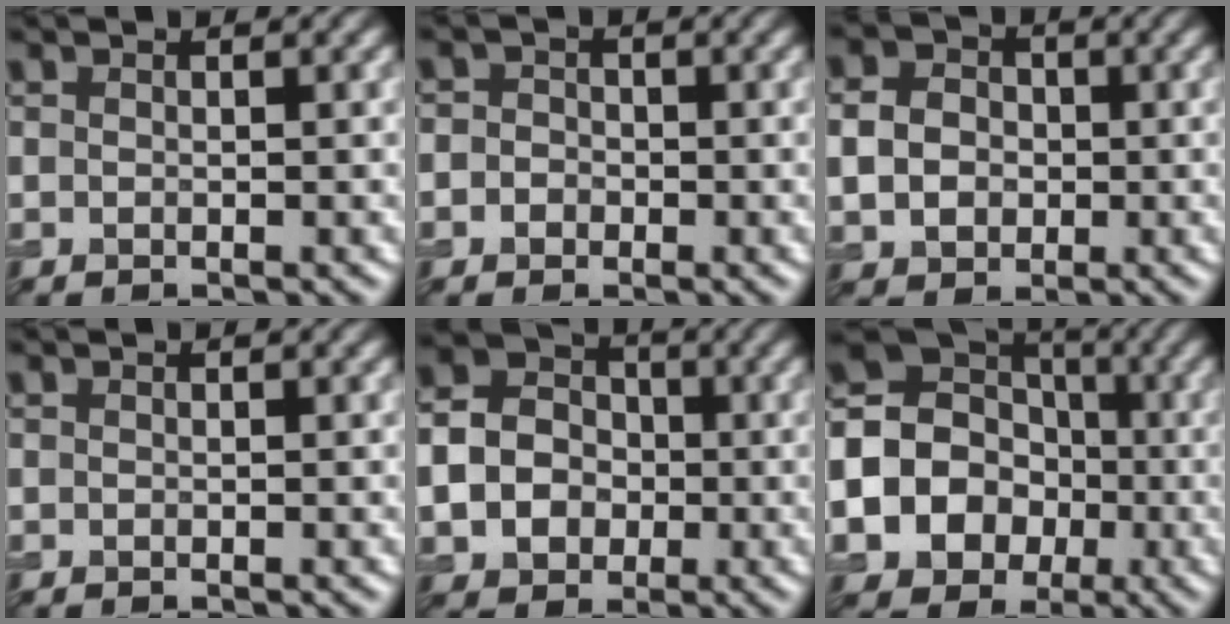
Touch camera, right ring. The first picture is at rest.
{"total": 2.2, "force": [-0.1, 2.0, 0.8], "torque": [0.014, 0.011, -0.023]}
{"total": 4.1, "force": [-0.1, 3.5, 2.1], "torque": [-0.042, 0.002, -0.010]}
{"total": 0.0}
{"total": 6.7, "force": [-1.0, 5.8, 3.3], "torque": [-0.063, -0.009, -0.026]}
{"total": 17.4, "force": [-4.2, 16.0, 5.3], "torque": [-0.151, -0.017, -0.091]}